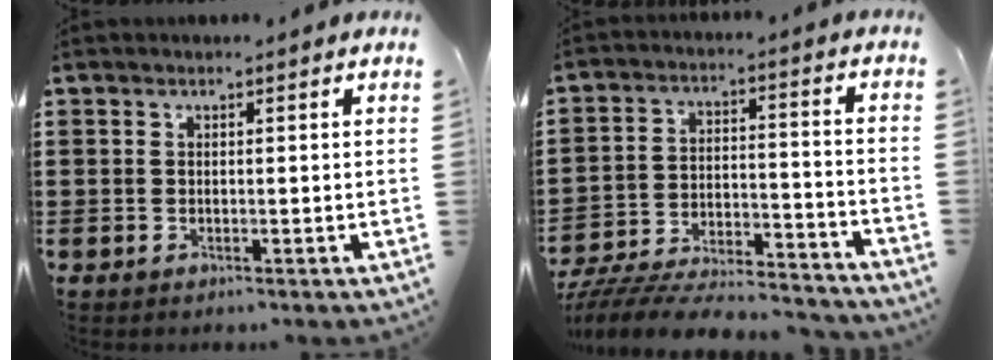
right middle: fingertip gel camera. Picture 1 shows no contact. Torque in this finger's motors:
{"motor_torque": [0.19, -0.05, 1.05, 0.21]}